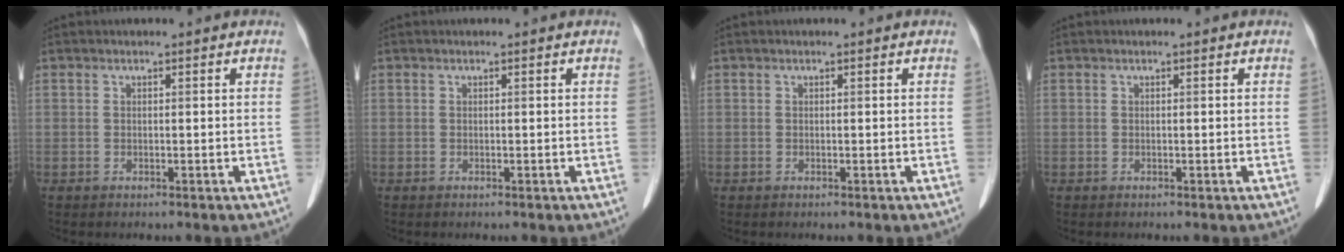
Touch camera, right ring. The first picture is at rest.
{"total": 0.0}
{"total": 0.0}
{"total": 0.0}